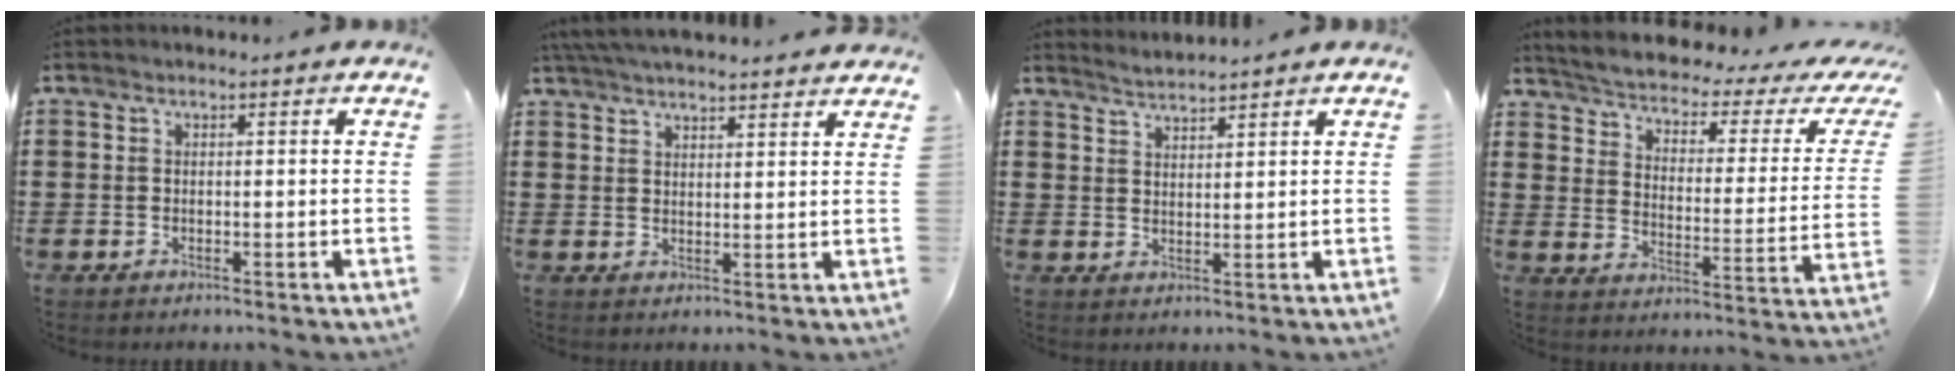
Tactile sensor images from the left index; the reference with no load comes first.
{"total": 3.9, "force": [3.8, -0.3, 0.9], "torque": [-0.028, -0.012, 0.070]}
{"total": 2.1, "force": [2.1, -0.5, -0.2], "torque": [-0.001, -0.005, 0.040]}
{"total": 2.0, "force": [1.2, 0.1, 1.6], "torque": [-0.044, -0.025, 0.008]}